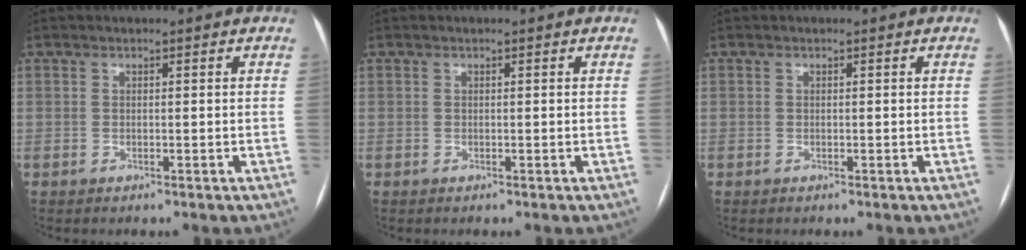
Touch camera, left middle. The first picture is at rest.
{"total": 0.0}
{"total": 0.0}